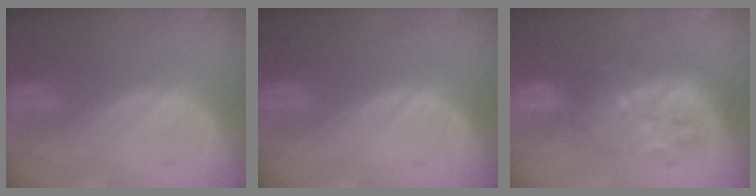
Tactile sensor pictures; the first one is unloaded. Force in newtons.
{"total": 0.0}
{"total": 7.8, "press": 7.5, "slide": 2.1}